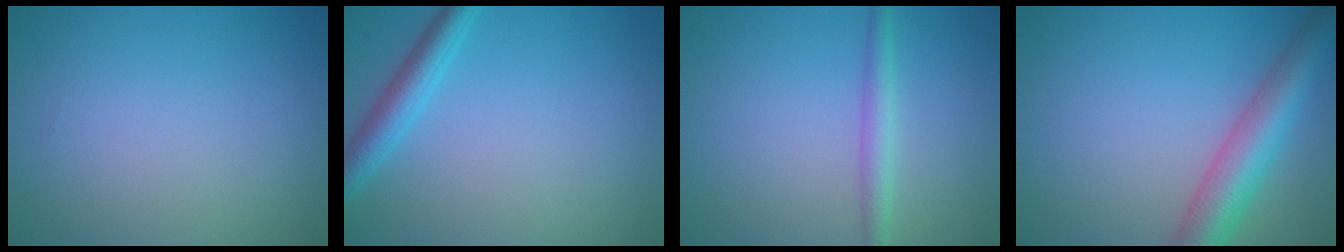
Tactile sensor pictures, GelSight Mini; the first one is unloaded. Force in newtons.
{"total": 2.8, "press": 2.8, "slide": 0.1}
{"total": 1.9, "press": 1.9, "slide": 0.0}
{"total": 5.7, "press": 5.7, "slide": 0.2}